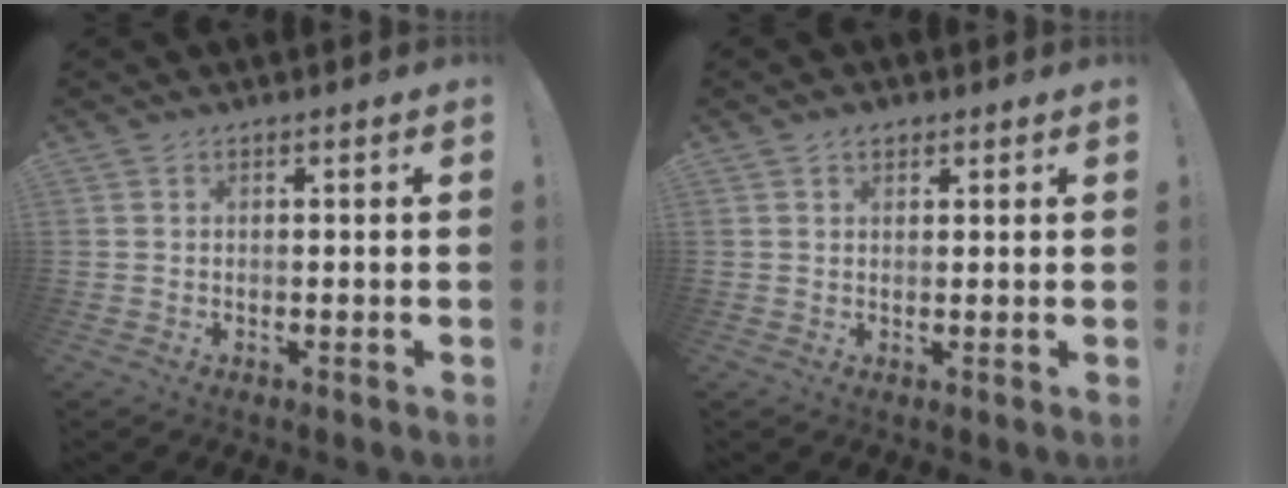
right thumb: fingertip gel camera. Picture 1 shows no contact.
{"total": 2.1, "force": [1.3, 1.3, 1.1], "torque": [-0.013, -0.003, 0.022]}